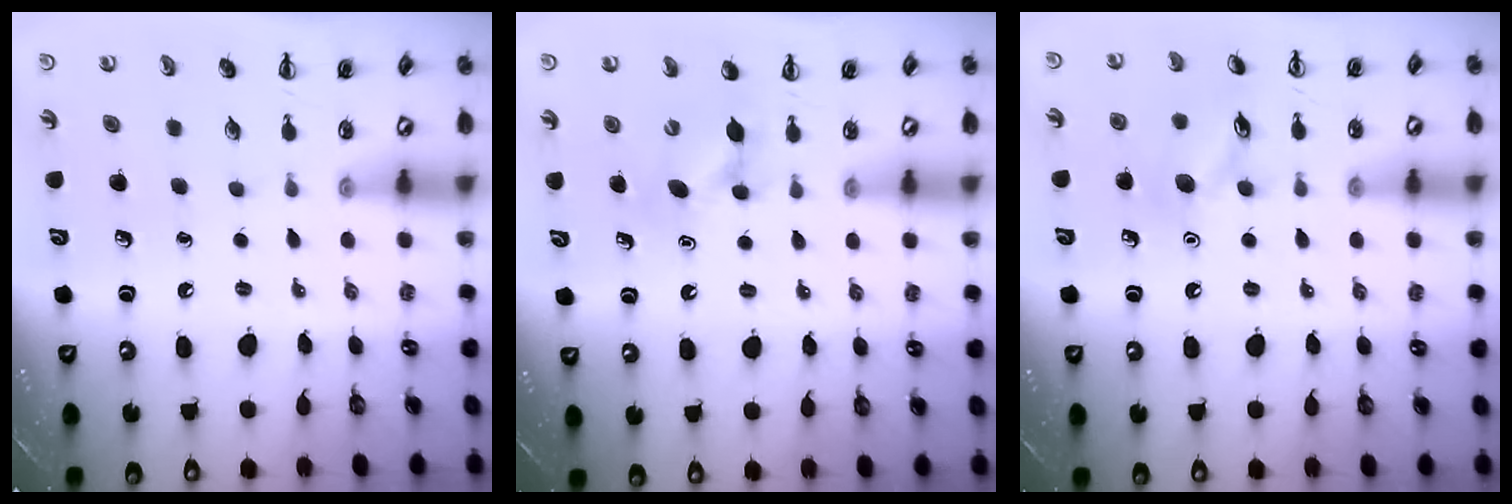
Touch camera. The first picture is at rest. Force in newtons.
{"total": 7.7, "press": 7.6, "slide": 1.4}
{"total": 10.6, "press": 10.6, "slide": 0.5}